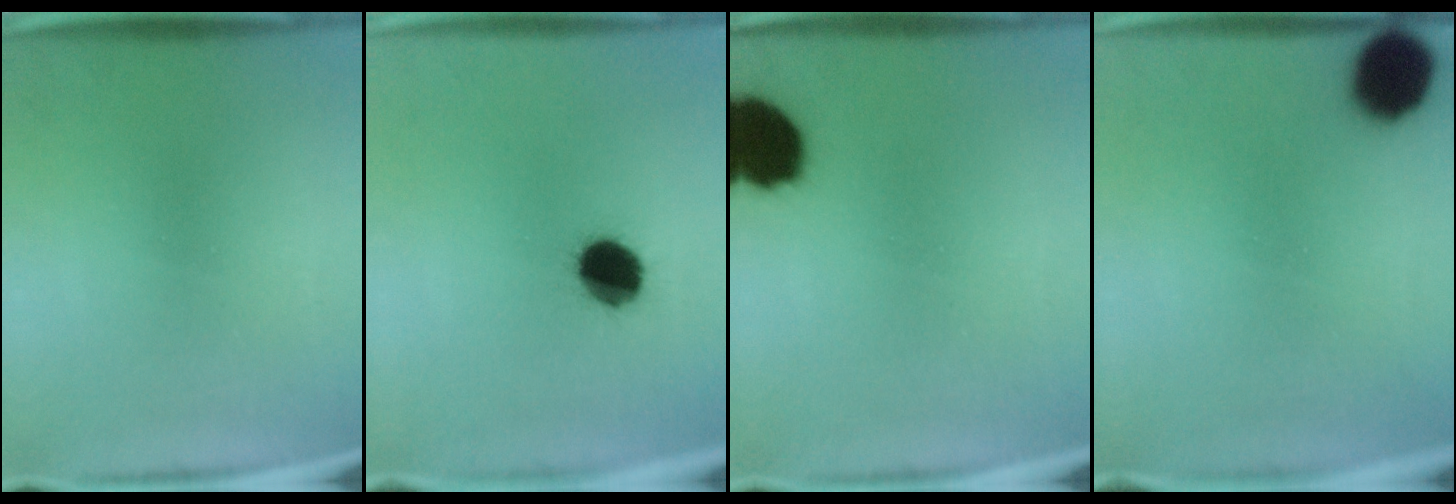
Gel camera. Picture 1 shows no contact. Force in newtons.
{"total": 10.8}
{"total": 13.3}
{"total": 8.7}